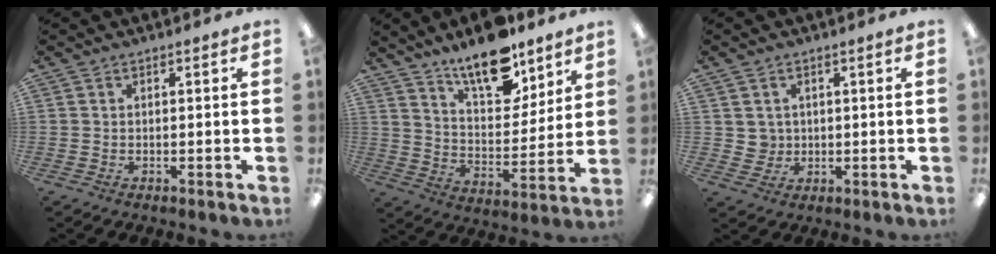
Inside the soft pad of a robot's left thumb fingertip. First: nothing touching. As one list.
[{"total": 14.8, "force": [11.7, 5.8, 6.9], "torque": [-0.108, -0.076, 0.206]}, {"total": 3.4, "force": [1.4, 3.1, -0.2], "torque": [0.000, 0.000, 0.025]}]